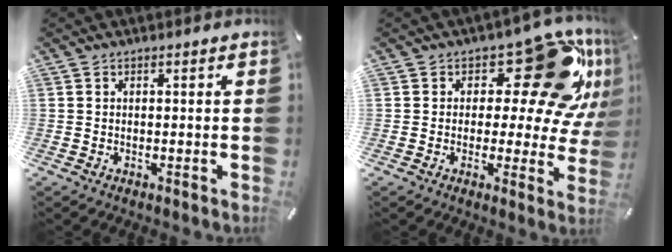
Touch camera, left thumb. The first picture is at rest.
{"total": 20.8, "force": [10.2, 9.4, 15.5], "torque": [-0.199, -0.067, 0.167]}